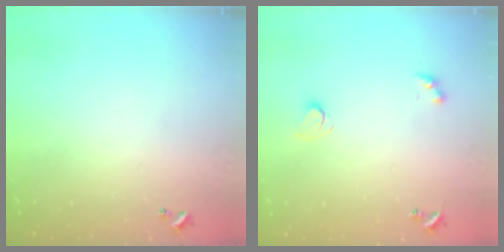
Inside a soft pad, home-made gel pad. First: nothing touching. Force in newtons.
{"total": 2.1, "press": 2.1, "slide": 0.5}